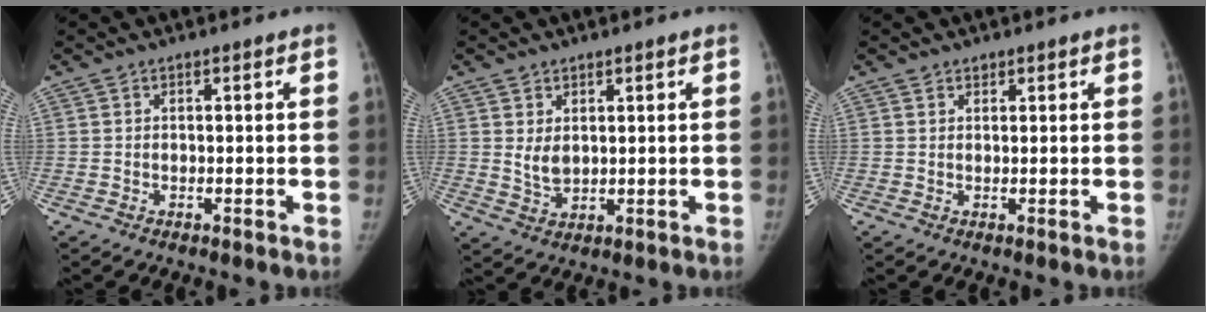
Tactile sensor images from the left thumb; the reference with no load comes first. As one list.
[{"total": 3.7, "force": [1.2, 2.6, 2.4], "torque": [-0.033, -0.016, 0.032]}, {"total": 1.0, "force": [0.8, 0.7, 0.1], "torque": [0.010, -0.005, 0.009]}]